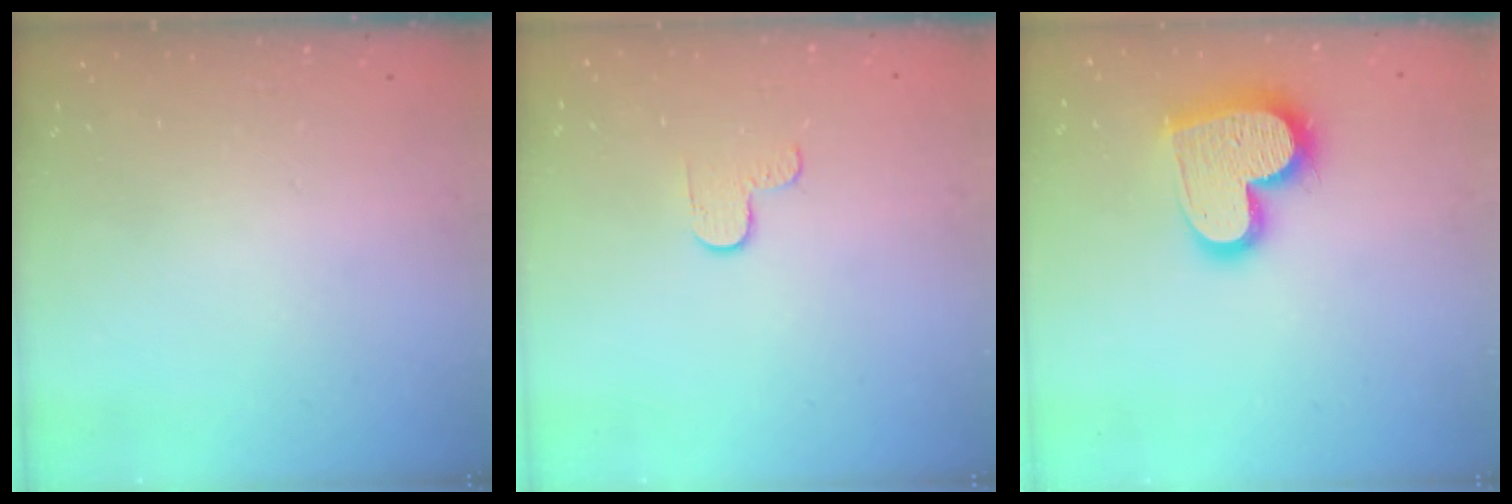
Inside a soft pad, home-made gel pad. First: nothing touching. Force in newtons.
{"total": 2.7, "press": 2.6, "slide": 0.4}
{"total": 16.7, "press": 16.7, "slide": 1.0}